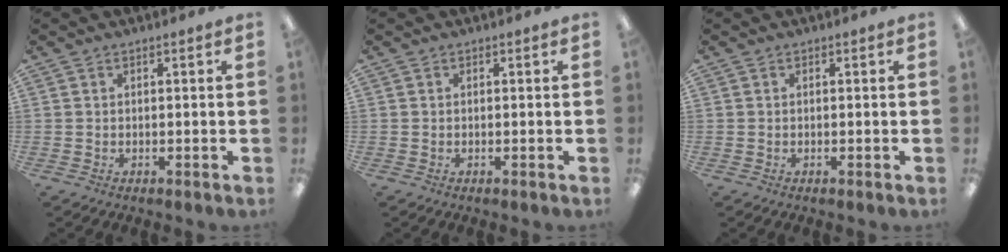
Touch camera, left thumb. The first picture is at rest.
{"total": 0.0}
{"total": 0.0}